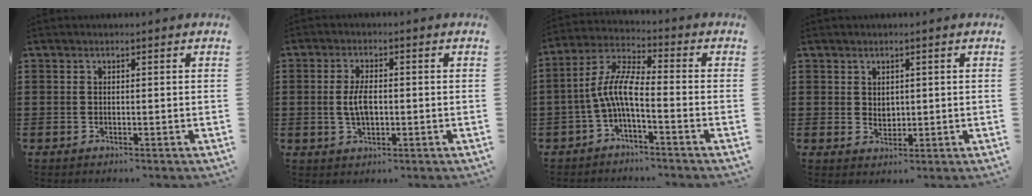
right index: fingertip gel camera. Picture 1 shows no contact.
{"total": 4.6, "force": [0.0, 2.1, 4.1], "torque": [-0.094, 0.000, -0.006]}
{"total": 7.1, "force": [-2.1, 1.5, 6.6], "torque": [-0.154, -0.010, -0.046]}
{"total": 1.6, "force": [1.0, 1.3, 0.4], "torque": [-0.011, 0.007, 0.017]}